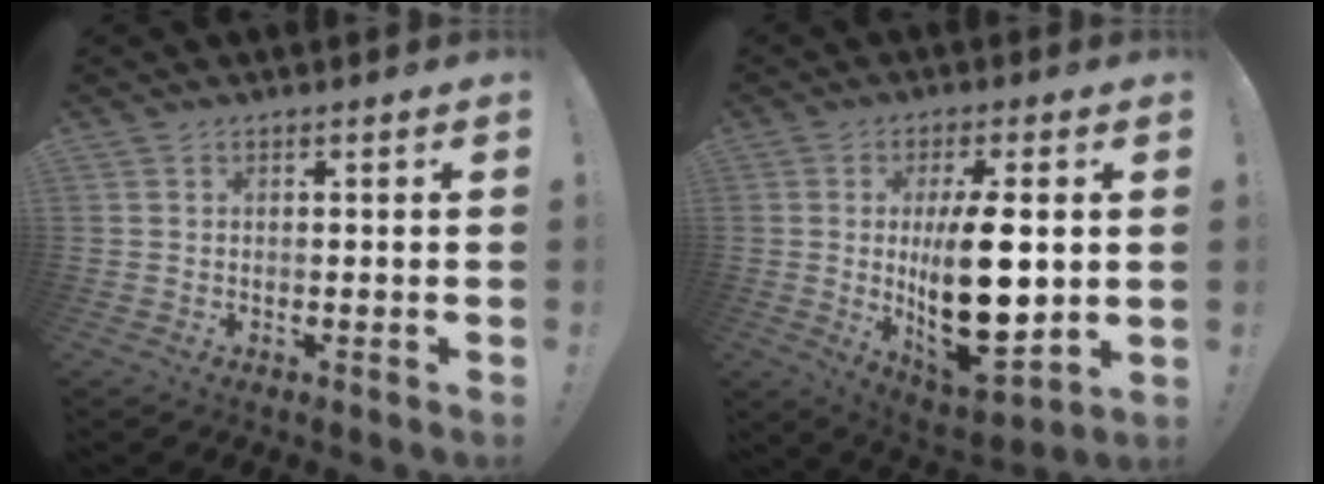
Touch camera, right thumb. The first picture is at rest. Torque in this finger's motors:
{"motor_torque": [2.16, 2.85, 1.94, 0.00, 0.31]}